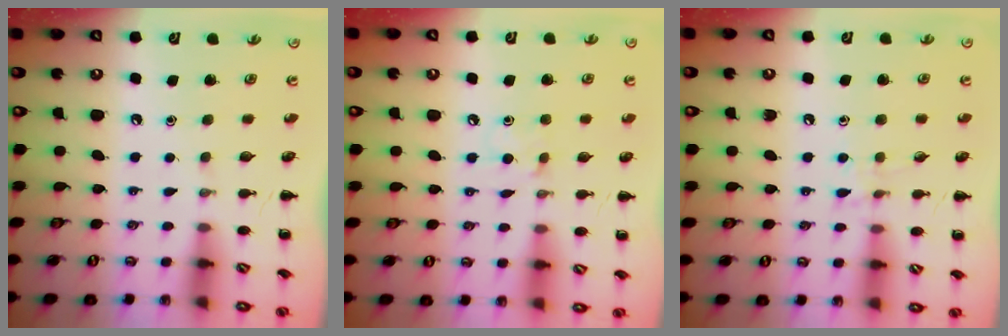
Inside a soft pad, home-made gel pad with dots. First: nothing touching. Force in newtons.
{"total": 5.3, "press": 5.1, "slide": 1.3}
{"total": 6.9, "press": 6.7, "slide": 1.5}